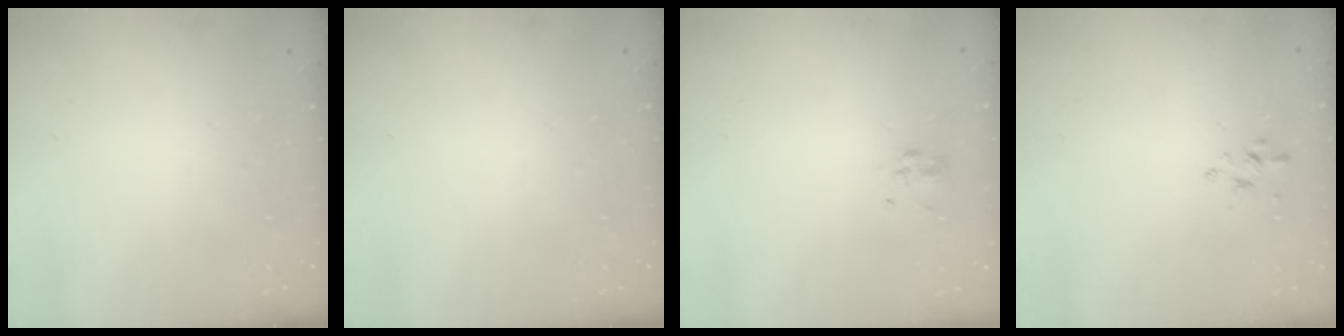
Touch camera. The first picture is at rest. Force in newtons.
{"total": 0.0}
{"total": 2.3, "press": 2.0, "slide": 1.1}
{"total": 2.1, "press": 2.0, "slide": 0.6}